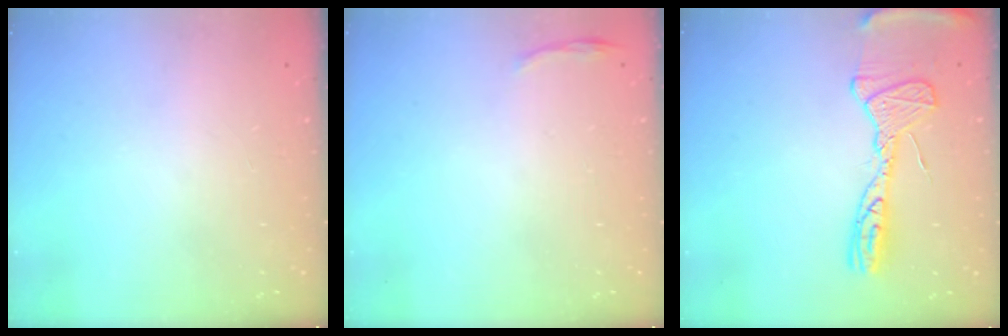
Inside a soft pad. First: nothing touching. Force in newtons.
{"total": 3.0, "press": 2.9, "slide": 0.8}
{"total": 14.0, "press": 14.0, "slide": 1.3}